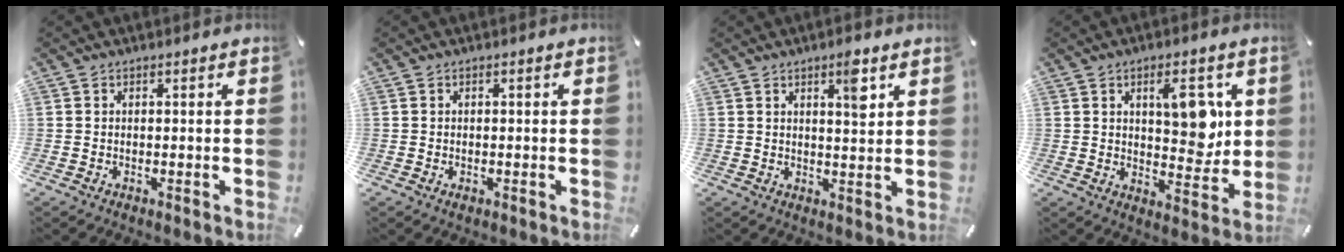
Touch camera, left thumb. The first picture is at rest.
{"total": 0.8, "force": [-0.3, 0.4, 0.6], "torque": [-0.010, -0.002, -0.005]}
{"total": 5.6, "force": [2.8, 1.6, 4.6], "torque": [-0.064, -0.012, 0.041]}
{"total": 10.3, "force": [3.6, 5.3, 8.0], "torque": [-0.099, -0.018, 0.055]}